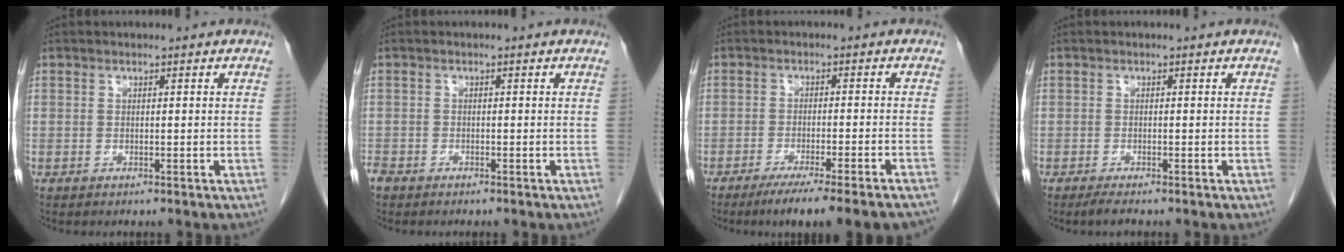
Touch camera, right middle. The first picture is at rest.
{"total": 1.9, "force": [-1.5, 0.9, 0.5], "torque": [-0.017, -0.002, -0.028]}
{"total": 13.9, "force": [-11.7, -0.2, 7.5], "torque": [-0.074, -0.030, -0.161]}
{"total": 1.4, "force": [-1.1, -0.2, 0.8], "torque": [-0.028, -0.009, -0.021]}